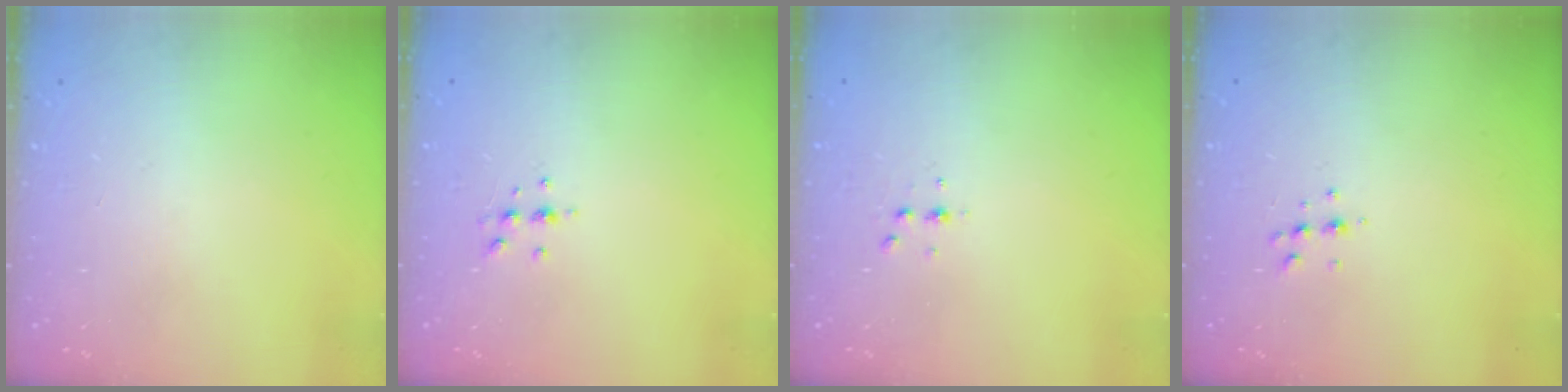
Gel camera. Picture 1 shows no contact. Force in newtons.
{"total": 5.2, "press": 5.1, "slide": 0.9}
{"total": 3.5, "press": 3.5, "slide": 0.5}
{"total": 4.7, "press": 4.6, "slide": 0.9}